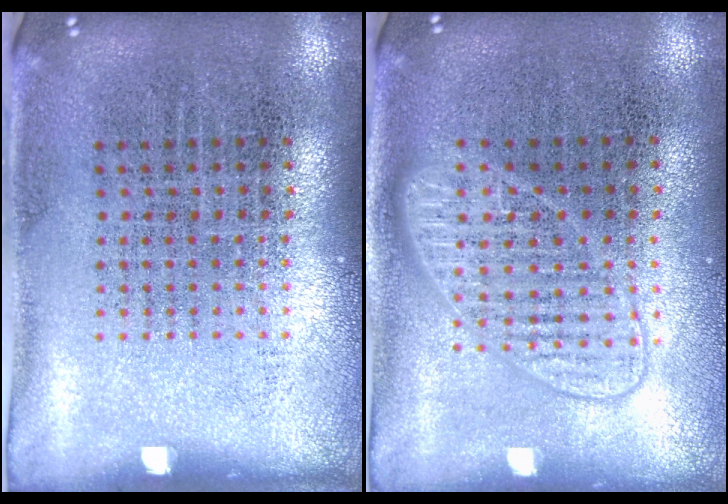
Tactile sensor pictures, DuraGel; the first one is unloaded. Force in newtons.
{"total": 2.7, "press": 2.7, "slide": 0.4}